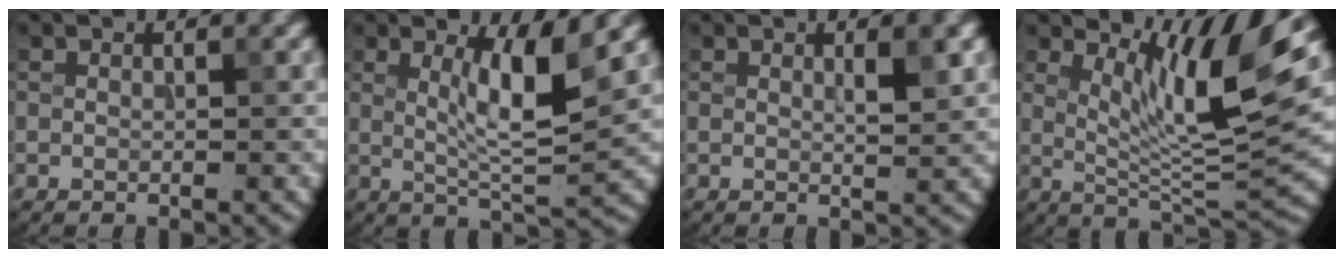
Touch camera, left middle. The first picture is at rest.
{"total": 5.6, "force": [1.7, 1.1, 5.2], "torque": [-0.088, -0.008, 0.034]}
{"total": 1.9, "force": [0.7, 0.4, 1.7], "torque": [-0.024, -0.002, 0.010]}
{"total": 8.6, "force": [4.0, 1.7, 7.5], "torque": [-0.117, -0.013, 0.076]}